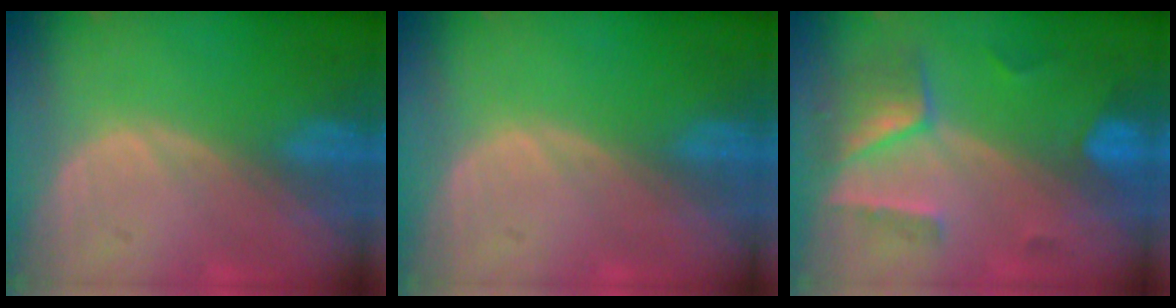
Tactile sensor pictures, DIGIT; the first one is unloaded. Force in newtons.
{"total": 0.0}
{"total": 7.4, "press": 6.5, "slide": 3.6}